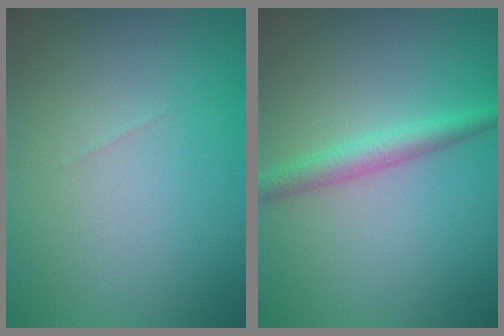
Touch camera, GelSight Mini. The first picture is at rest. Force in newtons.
{"total": 2.5, "press": 2.5, "slide": 0.0}